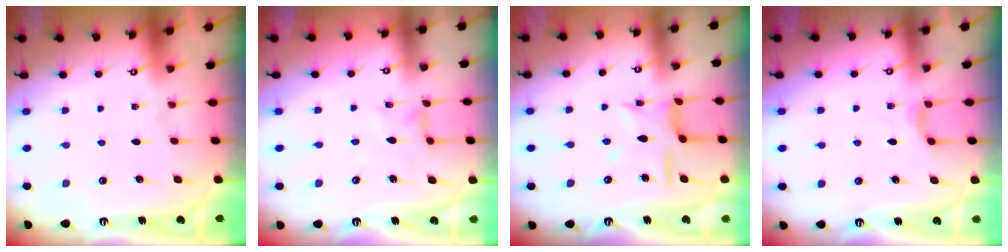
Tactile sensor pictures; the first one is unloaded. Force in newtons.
{"total": 1.0, "press": 0.9, "slide": 0.3}
{"total": 10.4, "press": 10.4, "slide": 0.6}
{"total": 3.6, "press": 3.5, "slide": 0.5}